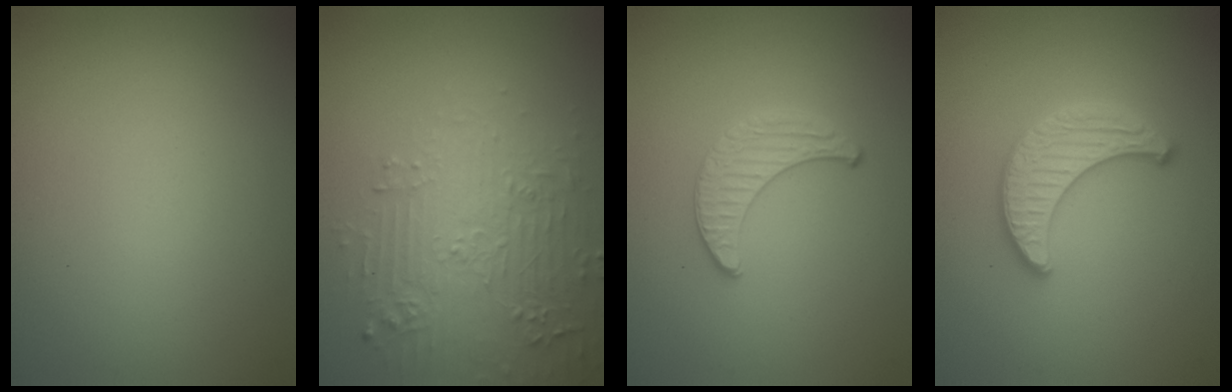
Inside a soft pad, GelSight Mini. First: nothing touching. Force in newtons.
{"total": 4.9, "press": 4.1, "slide": 2.7}
{"total": 1.5, "press": 1.5, "slide": 0.1}
{"total": 3.3, "press": 3.2, "slide": 0.3}